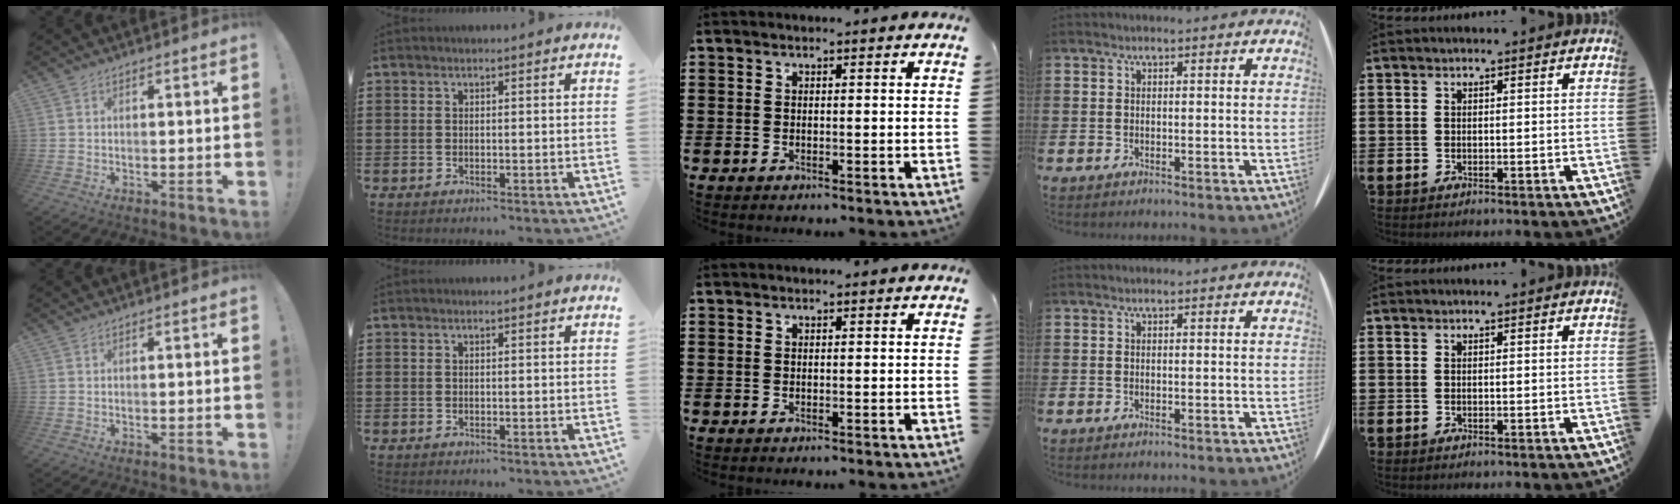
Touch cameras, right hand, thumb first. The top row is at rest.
{}